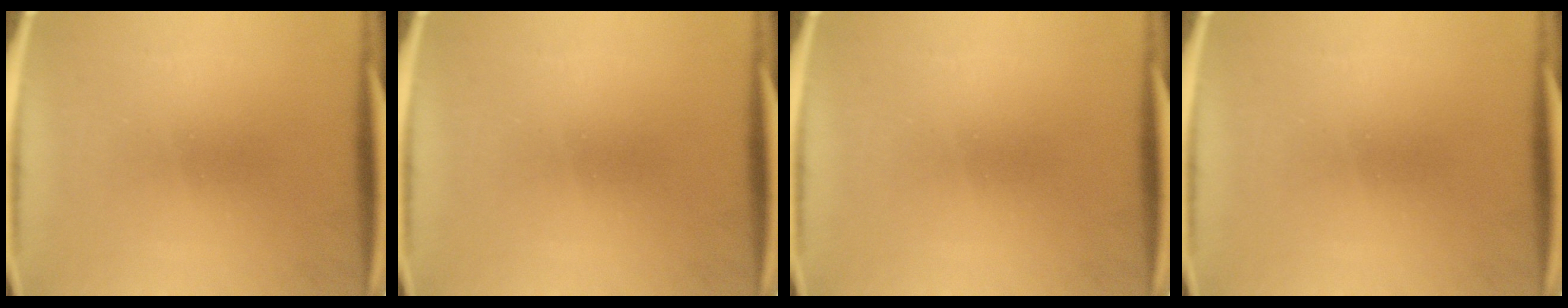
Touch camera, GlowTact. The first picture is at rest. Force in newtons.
{"total": 0.0}
{"total": 0.0}
{"total": 0.0}